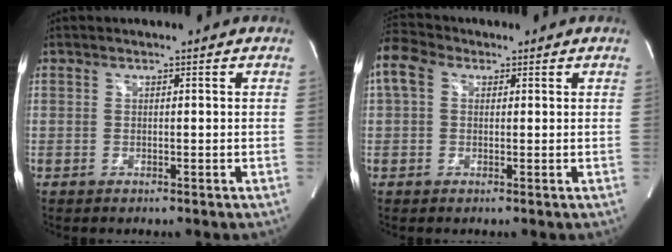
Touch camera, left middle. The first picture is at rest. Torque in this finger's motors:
{"motor_torque": [0.37, -0.61, 0.34, 0.09]}